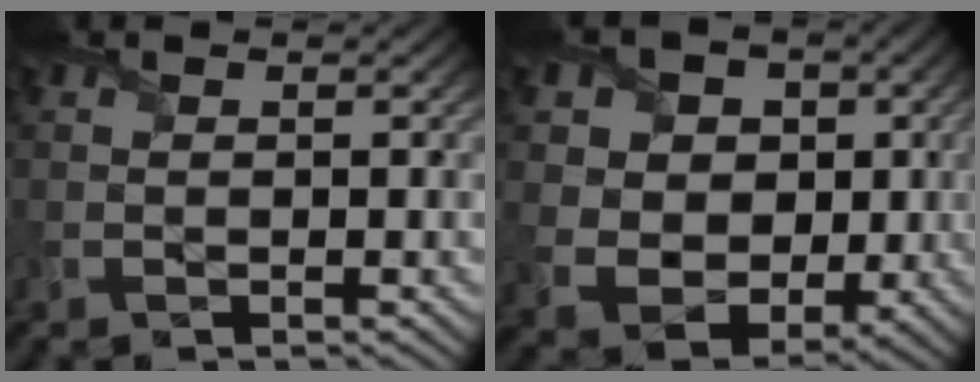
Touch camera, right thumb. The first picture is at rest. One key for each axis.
{"total": 11.6, "fx": 2.3, "fy": 9.6, "fz": 6.0, "tx": -0.160, "ty": 0.016, "tz": 0.032}